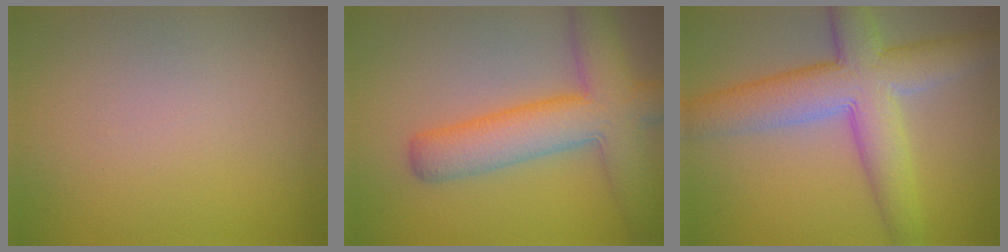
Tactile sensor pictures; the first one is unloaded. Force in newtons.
{"total": 7.9, "press": 7.9, "slide": 0.3}
{"total": 8.5, "press": 8.5, "slide": 0.3}